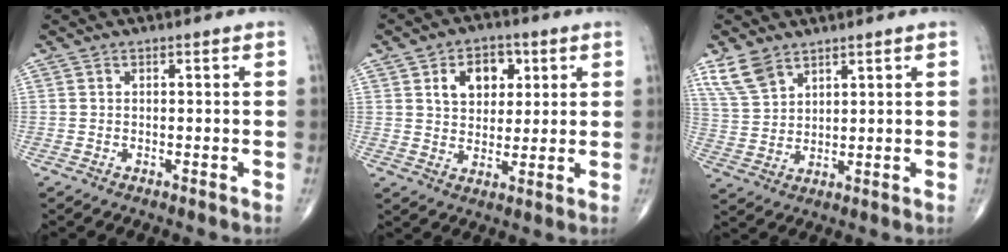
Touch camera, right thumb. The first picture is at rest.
{"total": 9.0, "force": [3.2, 6.5, 5.4], "torque": [-0.045, -0.009, 0.050]}
{"total": 6.7, "force": [4.7, 3.7, 3.1], "torque": [-0.055, -0.015, 0.104]}